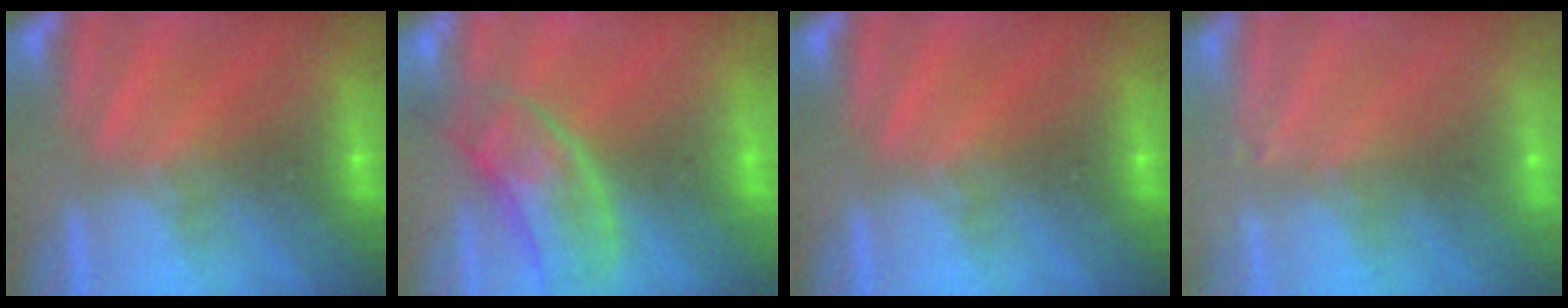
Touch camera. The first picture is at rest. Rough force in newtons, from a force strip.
{"total": 2.8}
{"total": 0.0}
{"total": 2.4}